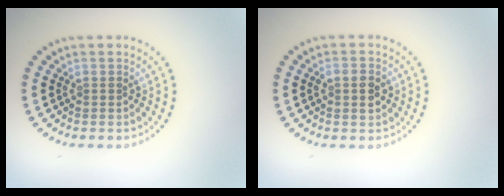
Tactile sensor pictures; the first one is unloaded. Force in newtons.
{"total": 2.0, "press": 2.0, "slide": 0.2}